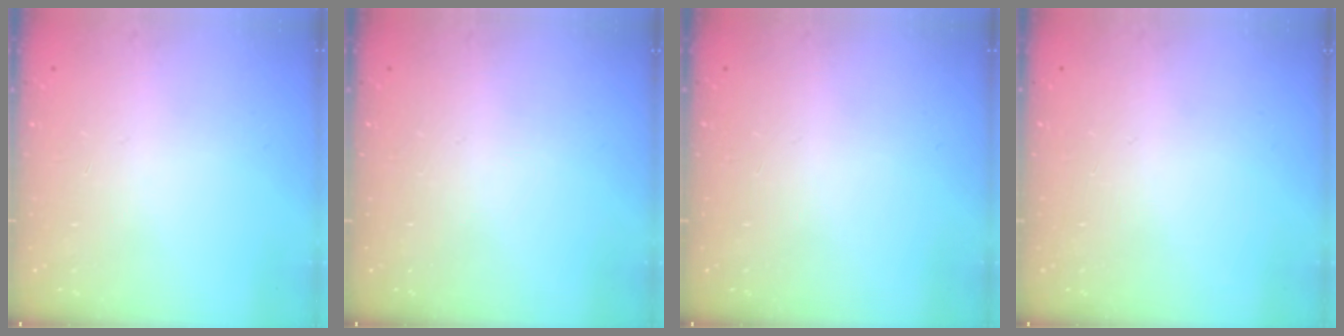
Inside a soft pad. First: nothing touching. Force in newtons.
{"total": 0.0}
{"total": 0.0}
{"total": 0.0}